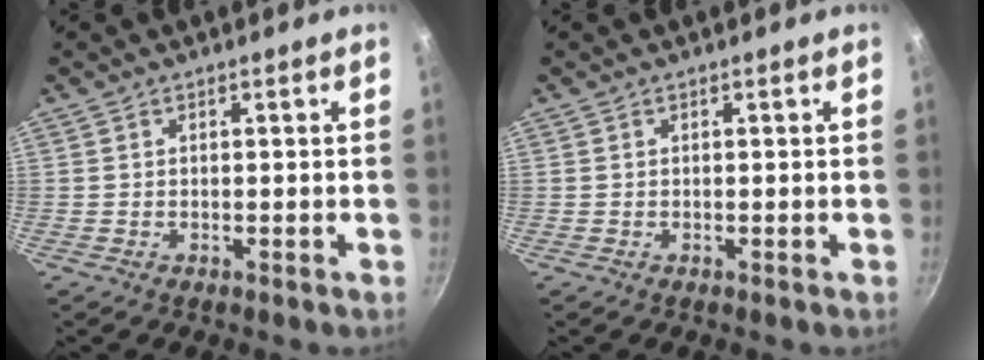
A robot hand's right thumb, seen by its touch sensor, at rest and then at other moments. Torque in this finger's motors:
{"motor_torque": [-0.01, 0.00, -0.06, -0.04, 0.00]}